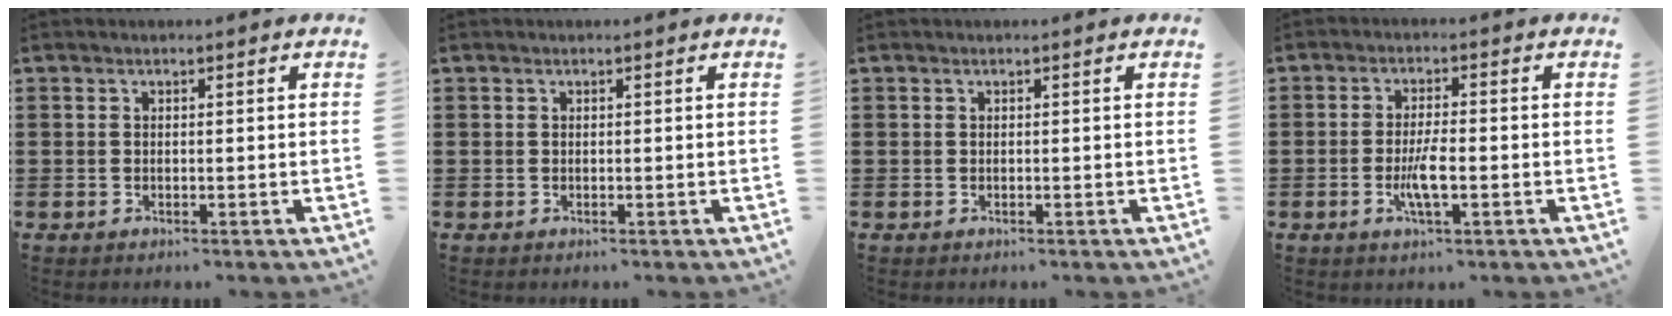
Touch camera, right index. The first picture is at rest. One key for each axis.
{"total": 0.0}
{"total": 0.0}
{"total": 4.2, "fx": -1.3, "fy": 0.9, "fz": 3.9, "tx": -0.081, "ty": -0.003, "tz": -0.026}